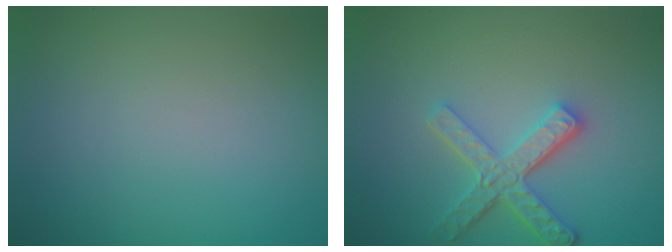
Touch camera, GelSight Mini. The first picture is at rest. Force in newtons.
{"total": 4.2, "press": 3.3, "slide": 2.7}